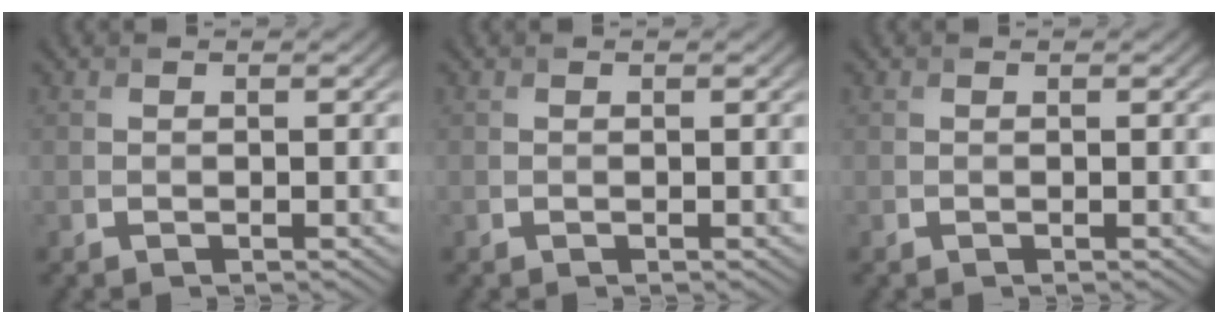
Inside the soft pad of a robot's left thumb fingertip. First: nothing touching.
{"total": 0.0}
{"total": 0.0}